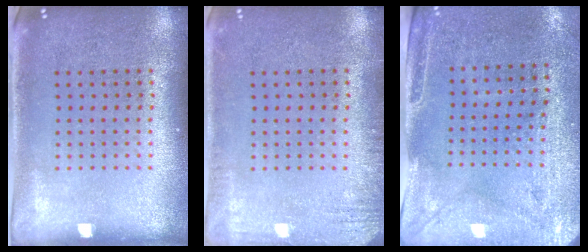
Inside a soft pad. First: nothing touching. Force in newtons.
{"total": 1.7, "press": 1.7, "slide": 0.2}
{"total": 2.9, "press": 2.4, "slide": 1.5}